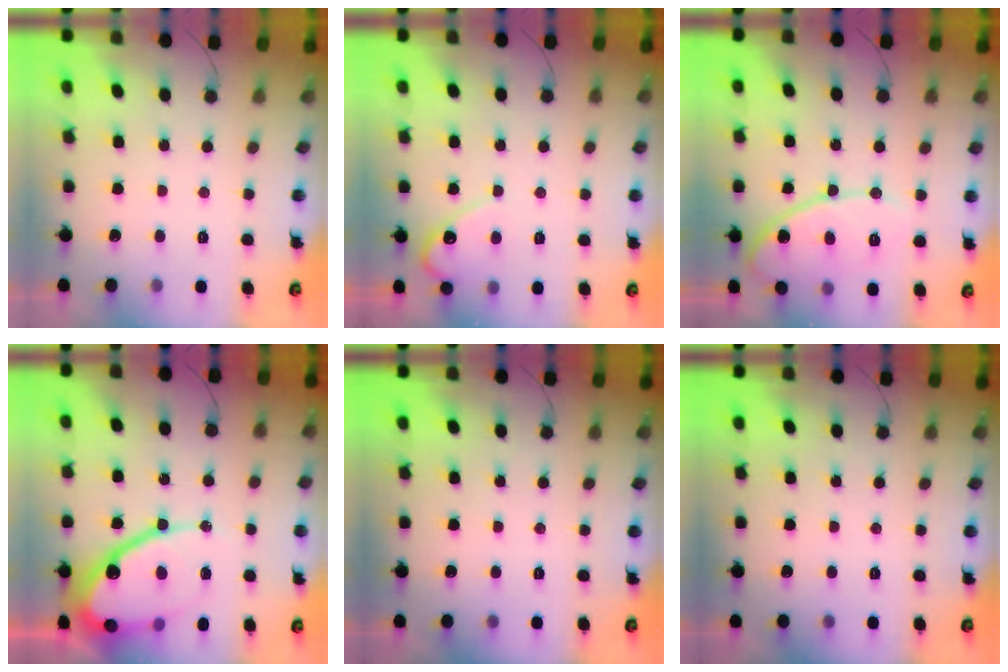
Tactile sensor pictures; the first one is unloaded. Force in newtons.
{"total": 5.7, "press": 5.7, "slide": 0.3}
{"total": 12.8, "press": 12.8, "slide": 0.9}
{"total": 20.1, "press": 20.0, "slide": 1.8}
{"total": 0.0}
{"total": 0.0}